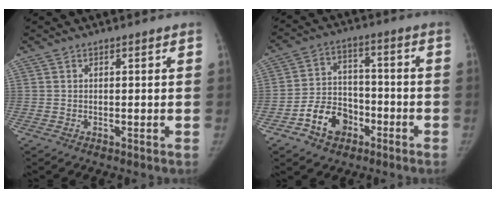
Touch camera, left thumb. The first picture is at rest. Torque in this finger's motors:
{"motor_torque": [-1.13, 1.35, 0.61, 1.01, 0.04]}